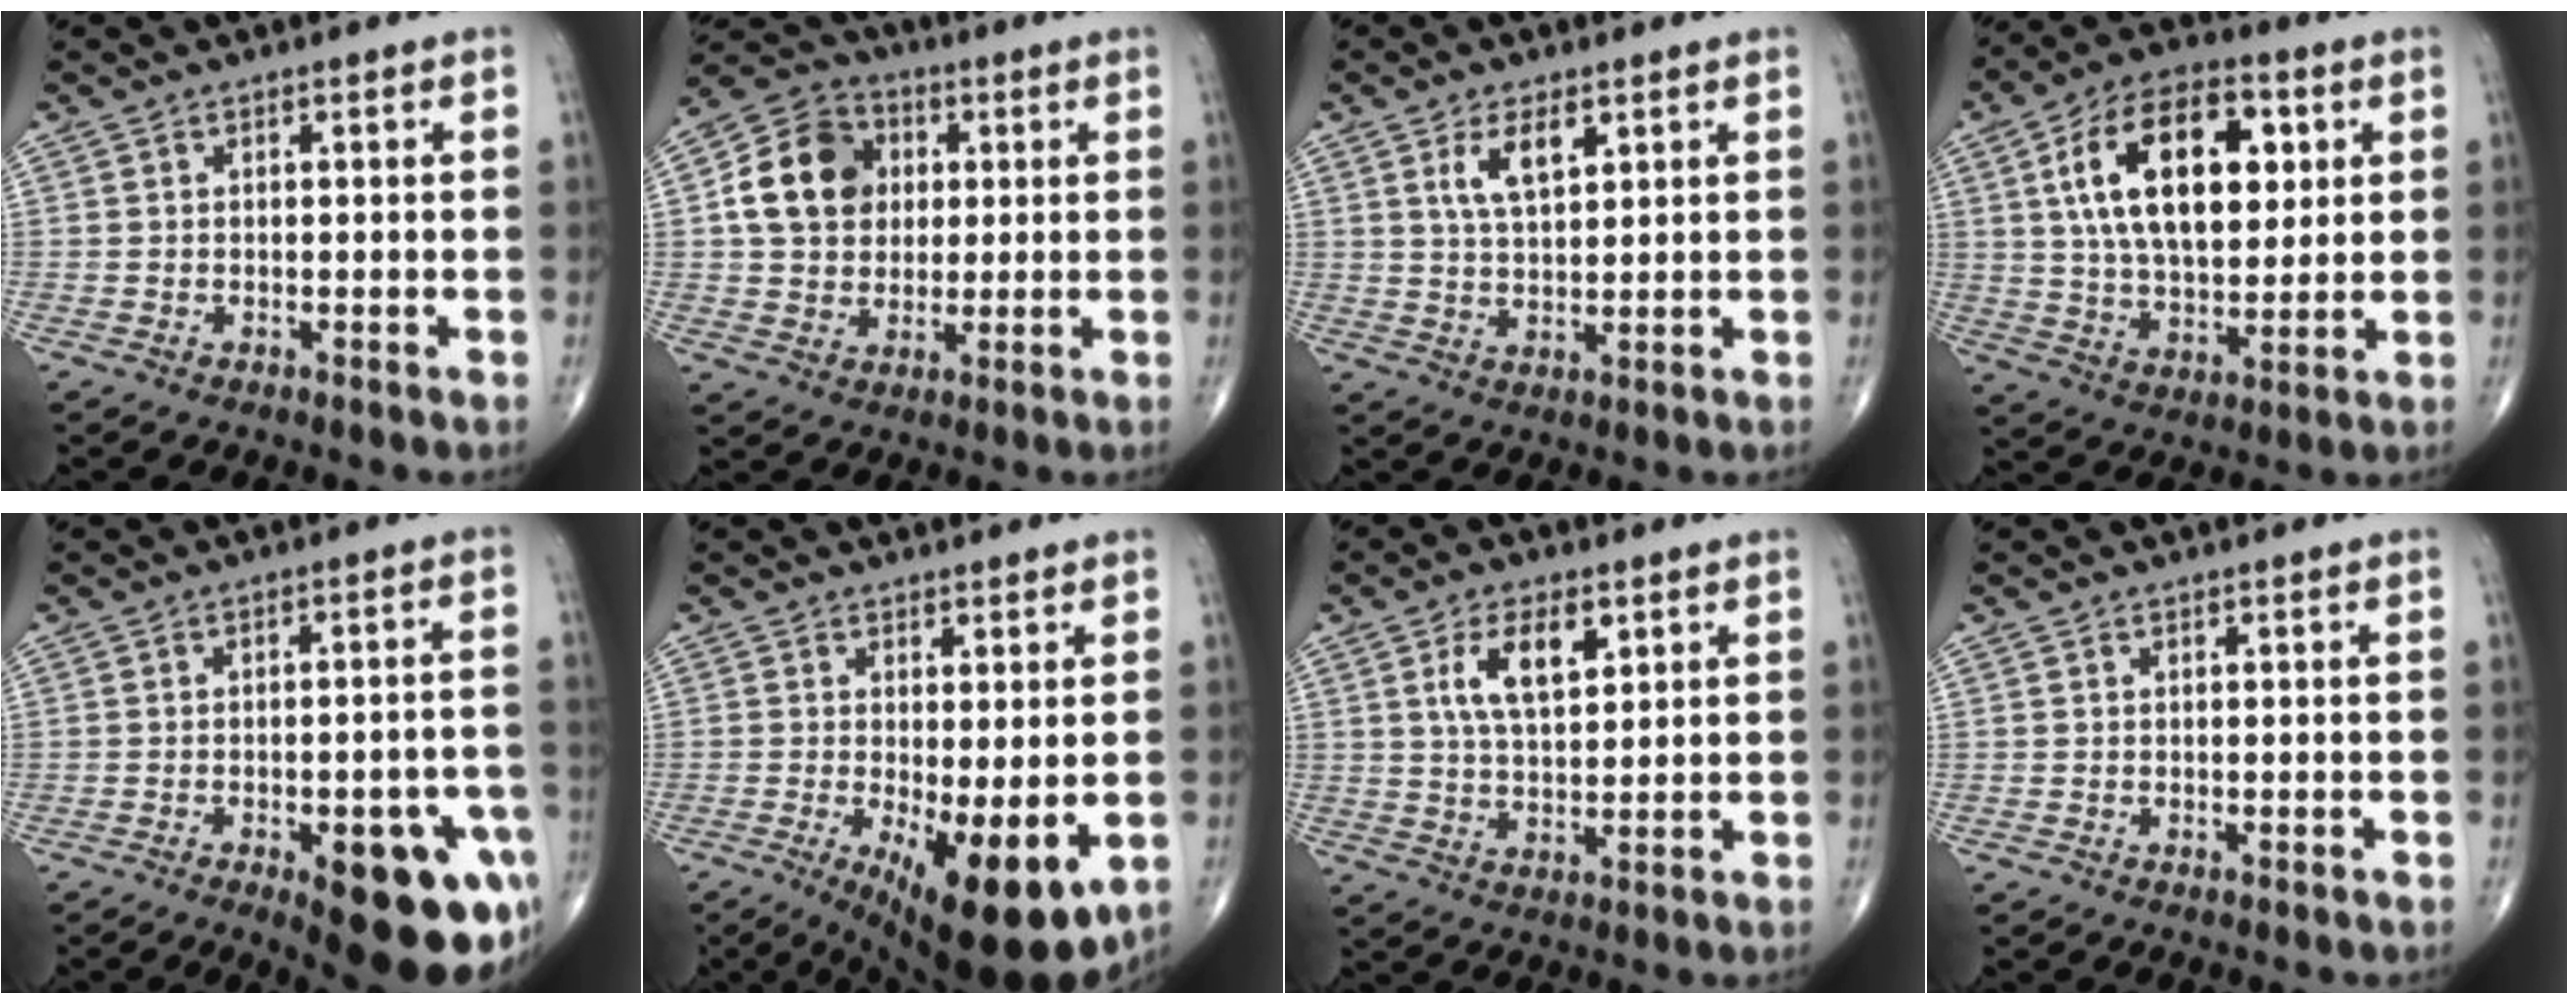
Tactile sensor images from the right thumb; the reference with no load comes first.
{"total": 13.1, "force": [2.2, 10.6, 7.2], "torque": [-0.107, 0.008, 0.031]}
{"total": 6.3, "force": [2.8, 2.9, 4.8], "torque": [-0.082, -0.014, 0.056]}
{"total": 20.5, "force": [5.5, 11.1, 16.3], "torque": [-0.247, -0.004, 0.091]}
{"total": 17.9, "force": [-7.8, 7.0, 14.5], "torque": [-0.116, 0.022, -0.084]}
{"total": 13.4, "force": [-3.6, 4.6, 12.1], "torque": [-0.172, -0.028, -0.038]}
{"total": 8.5, "force": [3.4, 4.1, 6.6], "torque": [-0.107, -0.013, 0.064]}
{"total": 0.0}